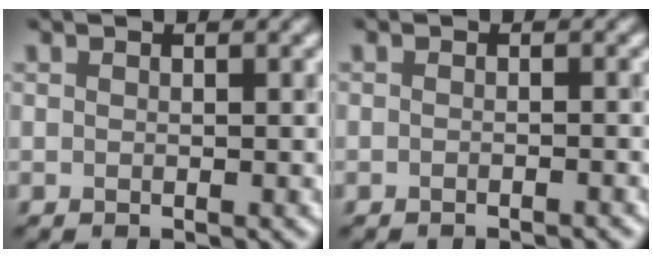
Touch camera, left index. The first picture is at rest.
{"total": 1.1, "force": [-1.0, 0.2, 0.5], "torque": [0.003, -0.005, -0.016]}